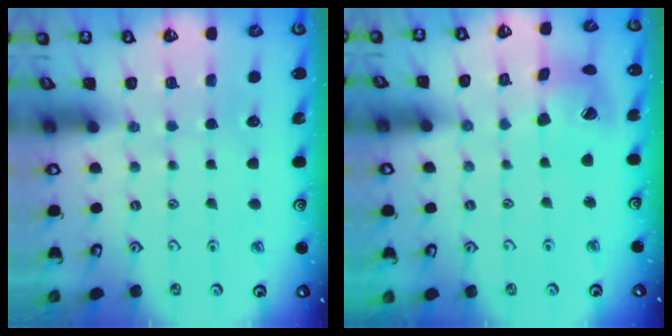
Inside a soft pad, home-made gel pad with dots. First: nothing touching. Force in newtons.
{"total": 14.7, "press": 14.5, "slide": 2.1}